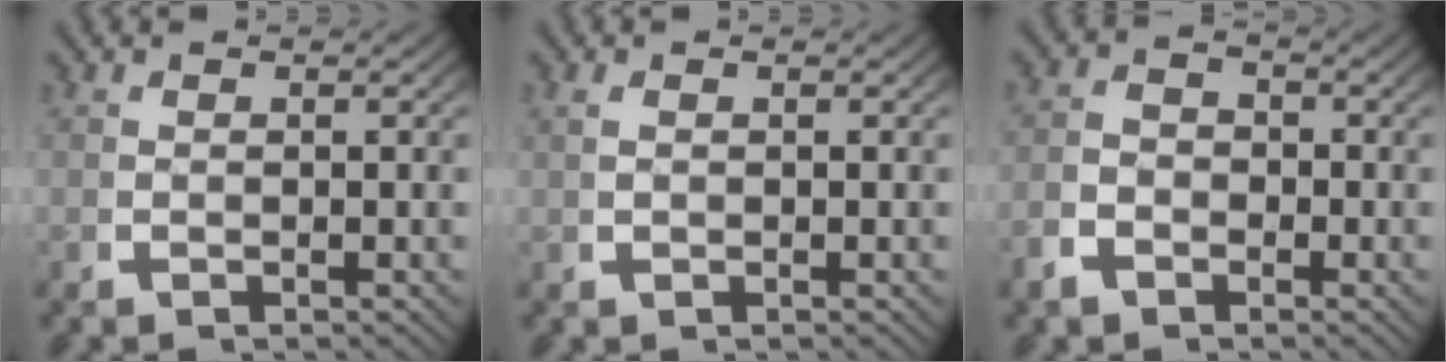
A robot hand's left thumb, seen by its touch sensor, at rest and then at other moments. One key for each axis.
{"total": 0.7, "fx": 0.4, "fy": 0.2, "fz": 0.5, "tx": -0.011, "ty": 0.000, "tz": 0.012}
{"total": 2.5, "fx": -1.0, "fy": 1.8, "fz": 1.3, "tx": -0.028, "ty": -0.009, "tz": -0.021}